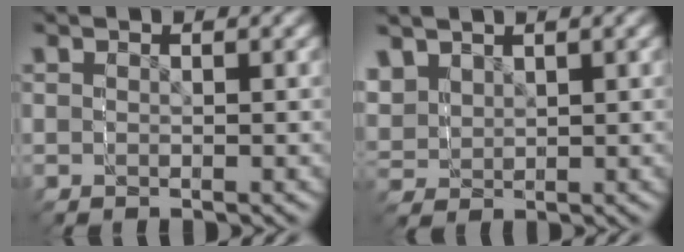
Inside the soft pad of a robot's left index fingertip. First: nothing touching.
{"total": 4.3, "force": [1.8, 3.9, 0.4], "torque": [-0.047, -0.008, 0.034]}